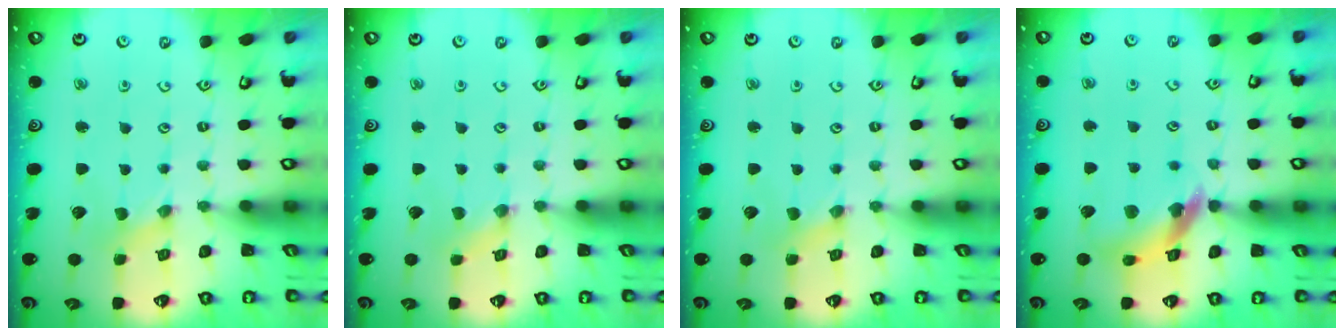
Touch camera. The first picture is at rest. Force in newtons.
{"total": 0.7, "press": 0.7, "slide": 0.2}
{"total": 0.7, "press": 0.7, "slide": 0.1}
{"total": 13.1, "press": 13.0, "slide": 1.7}